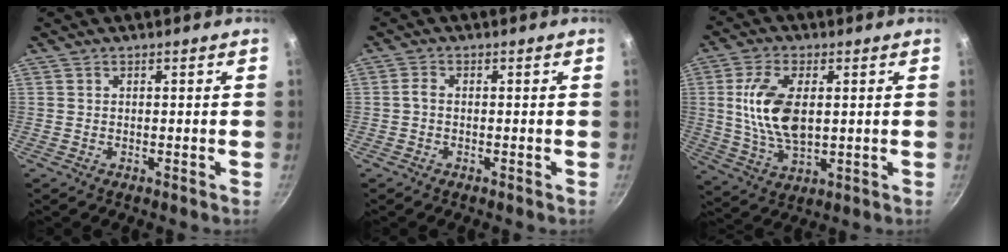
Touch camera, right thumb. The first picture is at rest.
{"total": 1.5, "force": [-0.3, 0.8, 1.1], "torque": [-0.021, 0.001, -0.011]}
{"total": 12.8, "force": [1.6, 6.6, 10.8], "torque": [-0.212, -0.008, 0.036]}